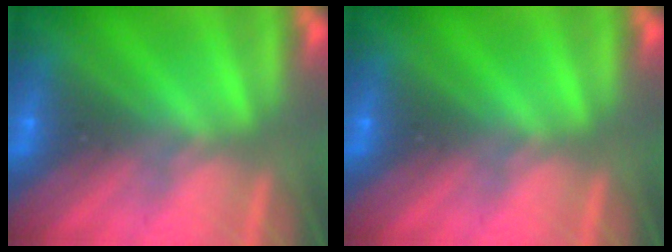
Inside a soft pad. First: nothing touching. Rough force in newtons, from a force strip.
{"total": 0.0}